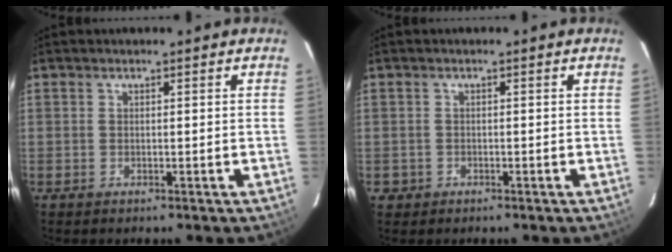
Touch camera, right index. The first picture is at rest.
{"total": 1.8, "force": [-0.6, 1.6, 0.2], "torque": [-0.006, 0.003, -0.007]}